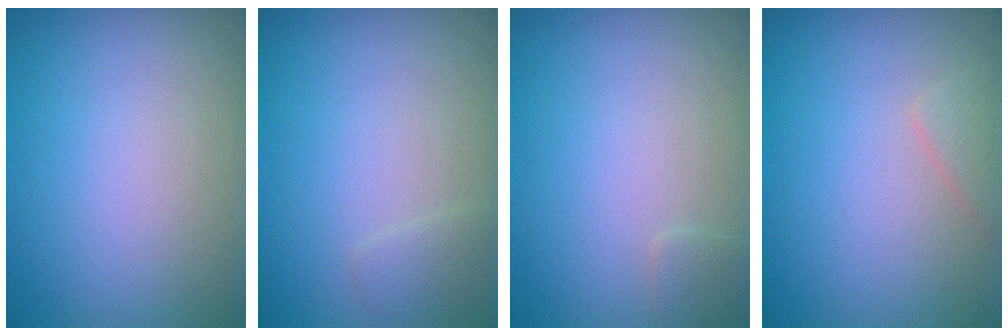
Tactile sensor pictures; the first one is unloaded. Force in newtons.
{"total": 1.1, "press": 1.1, "slide": 0.1}
{"total": 0.8, "press": 0.8, "slide": 0.1}
{"total": 1.3, "press": 1.3, "slide": 0.1}